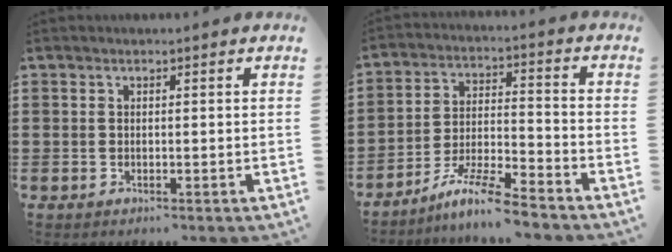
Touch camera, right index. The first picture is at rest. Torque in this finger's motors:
{"motor_torque": [1.09, 1.05, 0.17, 0.09]}